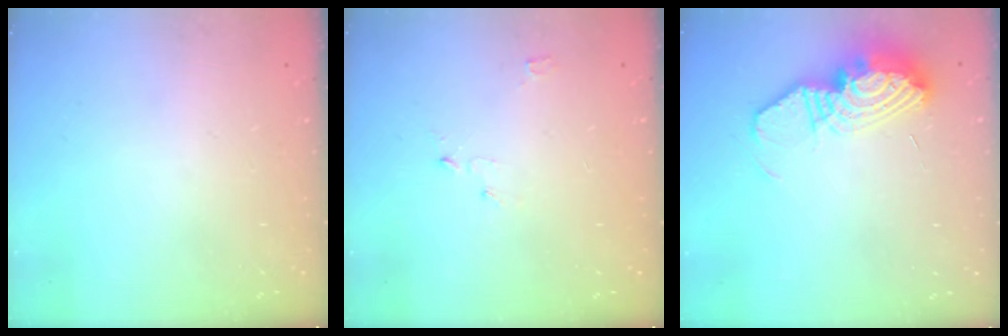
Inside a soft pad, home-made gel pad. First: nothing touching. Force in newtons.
{"total": 2.9, "press": 2.8, "slide": 0.3}
{"total": 13.3, "press": 13.3, "slide": 1.1}